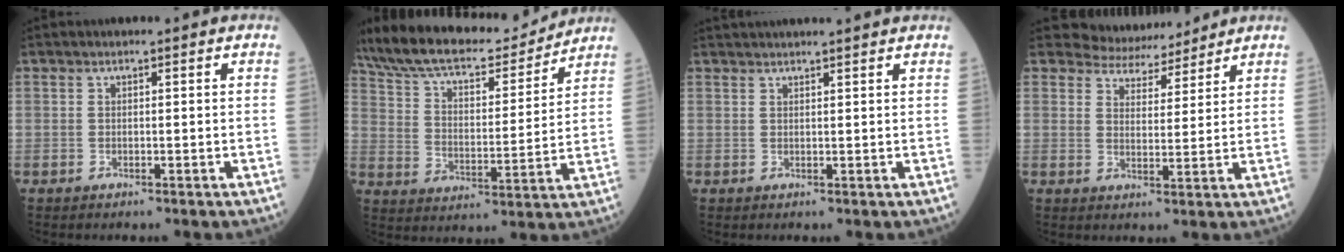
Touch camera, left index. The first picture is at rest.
{"total": 21.3, "force": [18.7, 5.4, 8.7], "torque": [-0.163, 0.016, 0.296]}
{"total": 7.4, "force": [6.9, -0.4, 2.8], "torque": [-0.038, 0.033, 0.086]}
{"total": 6.1, "force": [5.8, 1.8, -0.1], "torque": [-0.001, 0.006, 0.090]}